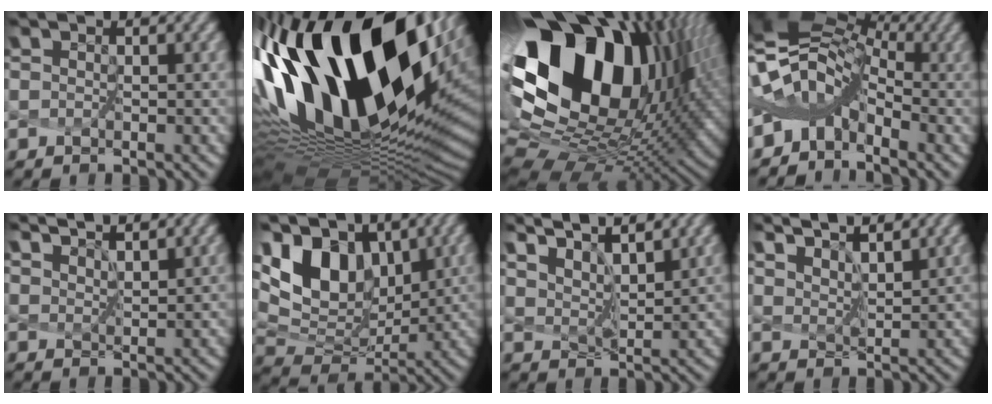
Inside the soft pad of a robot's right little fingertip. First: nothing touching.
{"total": 18.7, "force": [4.6, 8.0, 16.2], "torque": [-0.280, -0.001, 0.096]}
{"total": 19.8, "force": [6.4, 11.7, 14.6], "torque": [-0.278, 0.019, 0.129]}
{"total": 5.9, "force": [-1.2, 3.8, 4.3], "torque": [-0.063, 0.013, -0.036]}
{"total": 4.6, "force": [4.4, 0.0, 1.1], "torque": [-0.029, 0.000, 0.075]}
{"total": 10.1, "force": [4.3, 6.3, 6.7], "torque": [-0.135, 0.011, 0.090]}
{"total": 8.5, "force": [7.6, 1.6, 3.5], "torque": [-0.091, 0.002, 0.127]}
{"total": 6.5, "force": [6.1, 0.6, 2.2], "torque": [-0.046, 0.001, 0.097]}